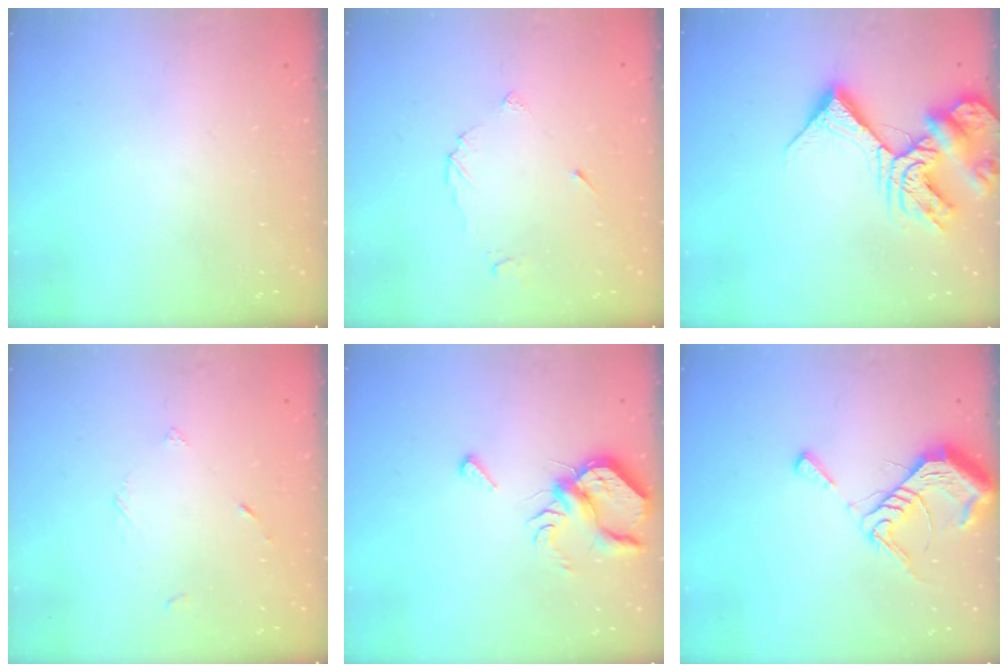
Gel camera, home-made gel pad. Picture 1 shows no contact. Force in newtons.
{"total": 5.1, "press": 5.1, "slide": 0.5}
{"total": 13.8, "press": 13.7, "slide": 1.8}
{"total": 2.0, "press": 2.0, "slide": 0.2}
{"total": 6.3, "press": 6.3, "slide": 0.9}
{"total": 9.5, "press": 9.5, "slide": 1.0}